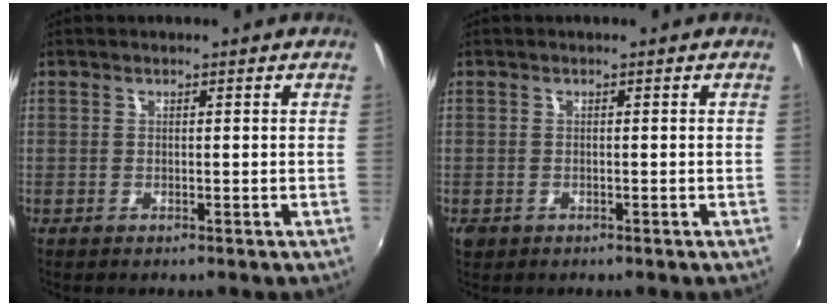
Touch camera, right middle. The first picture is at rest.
{"total": 1.7, "force": [-0.7, 1.3, 0.7], "torque": [-0.015, -0.005, -0.011]}